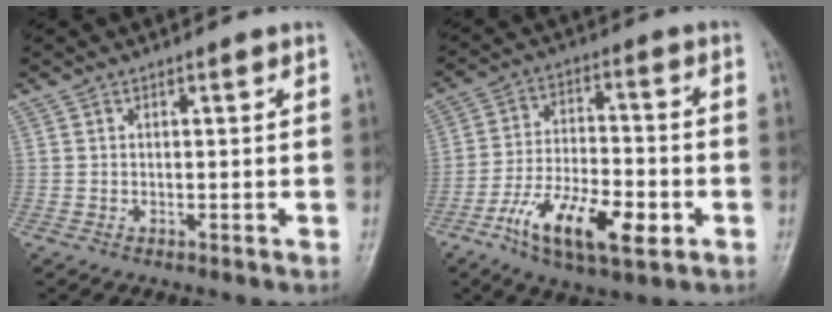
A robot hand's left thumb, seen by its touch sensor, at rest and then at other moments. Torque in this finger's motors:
{"motor_torque": [-0.28, 1.47, 1.10, 1.09, 0.21]}